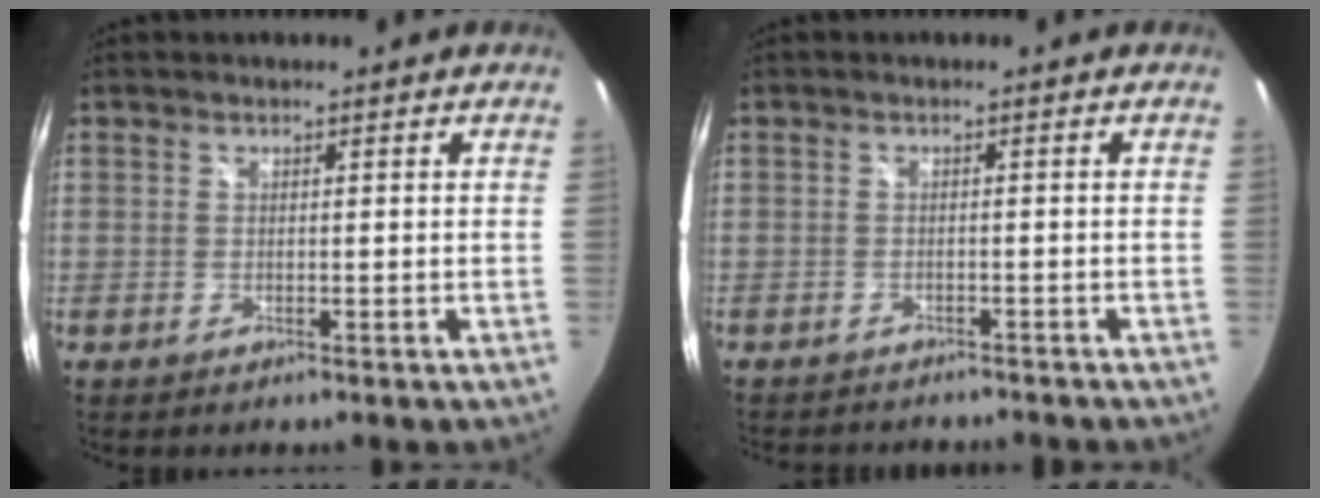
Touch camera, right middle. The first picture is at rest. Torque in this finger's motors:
{"motor_torque": [0.19, -0.32, 0.15, 0.06]}